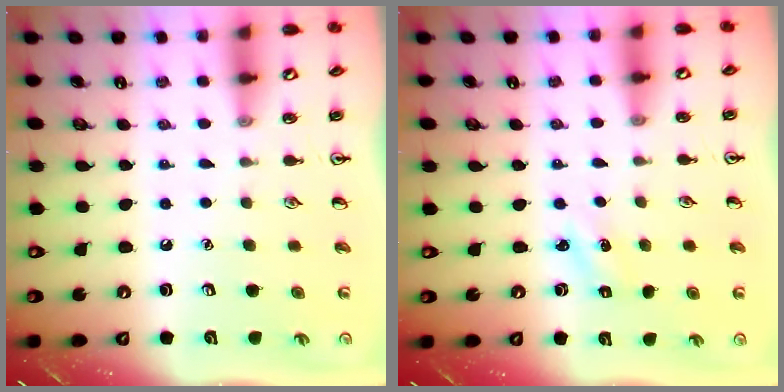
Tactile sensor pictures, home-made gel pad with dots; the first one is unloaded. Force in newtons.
{"total": 1.4, "press": 1.3, "slide": 0.6}